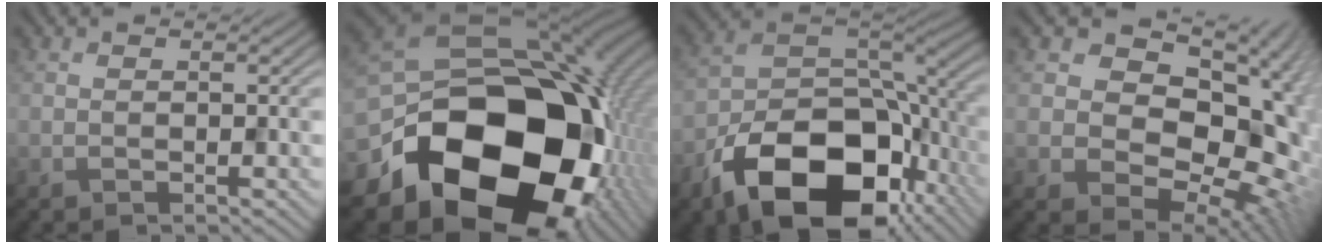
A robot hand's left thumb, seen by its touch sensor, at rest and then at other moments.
{"total": 23.1, "force": [-7.3, 16.8, 14.1], "torque": [-0.299, -0.070, -0.093]}
{"total": 18.0, "force": [-9.2, 10.5, 11.3], "torque": [-0.205, -0.045, -0.162]}
{"total": 17.2, "force": [2.0, 12.8, 11.3], "torque": [-0.170, 0.006, 0.047]}